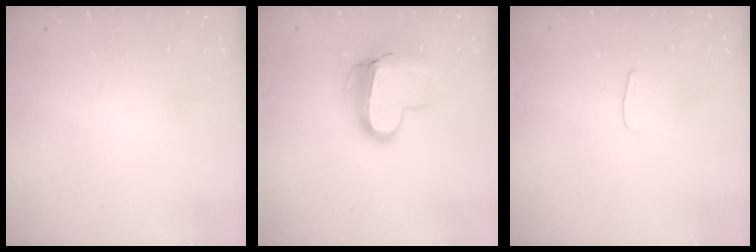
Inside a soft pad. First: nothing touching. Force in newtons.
{"total": 12.8, "press": 12.8, "slide": 1.3}
{"total": 3.0, "press": 3.0, "slide": 0.3}